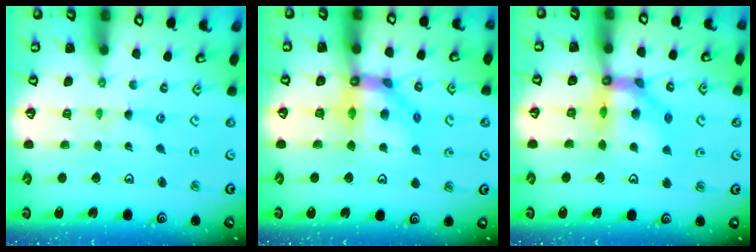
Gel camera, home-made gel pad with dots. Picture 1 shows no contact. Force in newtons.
{"total": 10.9, "press": 10.8, "slide": 1.2}
{"total": 12.2, "press": 12.1, "slide": 1.8}